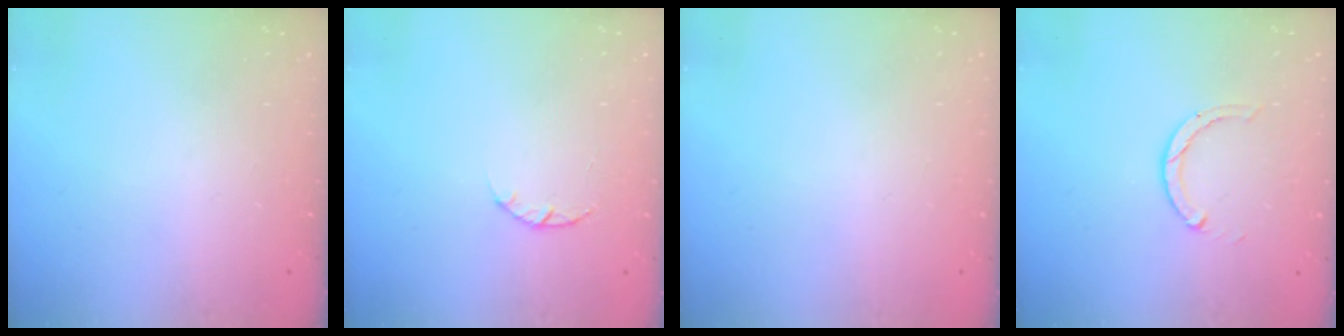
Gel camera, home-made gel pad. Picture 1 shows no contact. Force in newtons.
{"total": 1.4, "press": 1.3, "slide": 0.3}
{"total": 2.4, "press": 2.4, "slide": 0.2}
{"total": 1.9, "press": 1.9, "slide": 0.2}